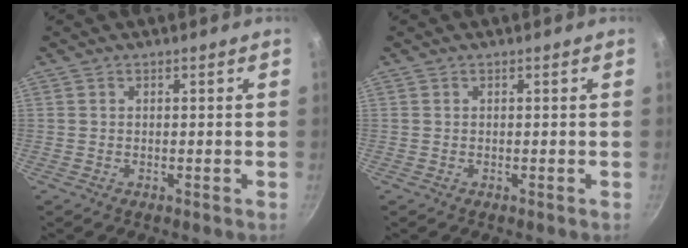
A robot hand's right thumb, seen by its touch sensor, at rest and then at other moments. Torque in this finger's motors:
{"motor_torque": [-0.21, -0.03, 0.00, 0.00, 0.00]}